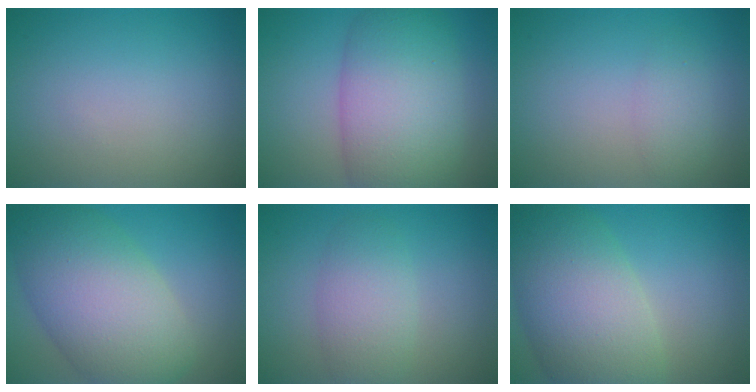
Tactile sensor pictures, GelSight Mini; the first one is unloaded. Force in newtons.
{"total": 10.3, "press": 10.3, "slide": 0.2}
{"total": 1.7, "press": 1.7, "slide": 0.1}
{"total": 10.5, "press": 10.5, "slide": 0.7}
{"total": 3.8, "press": 3.8, "slide": 0.2}
{"total": 10.0, "press": 10.0, "slide": 0.6}